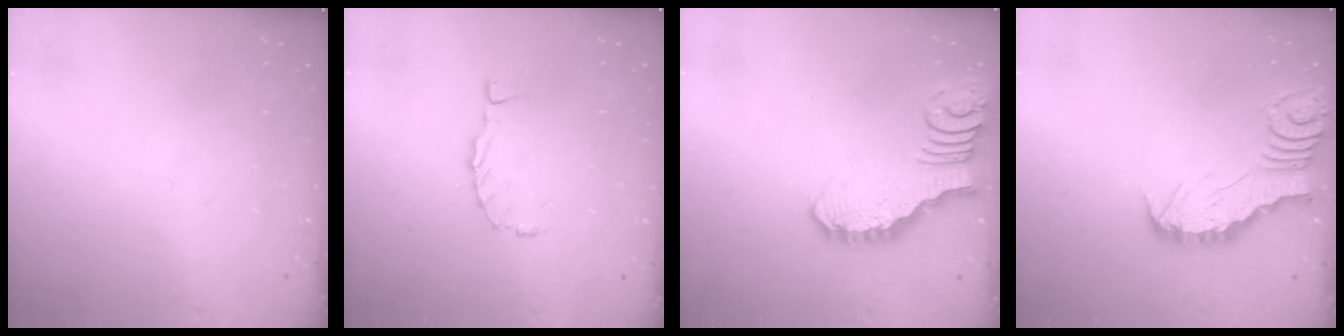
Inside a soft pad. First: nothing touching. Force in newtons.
{"total": 0.0}
{"total": 2.4, "press": 2.4, "slide": 0.3}
{"total": 3.0, "press": 3.0, "slide": 0.3}